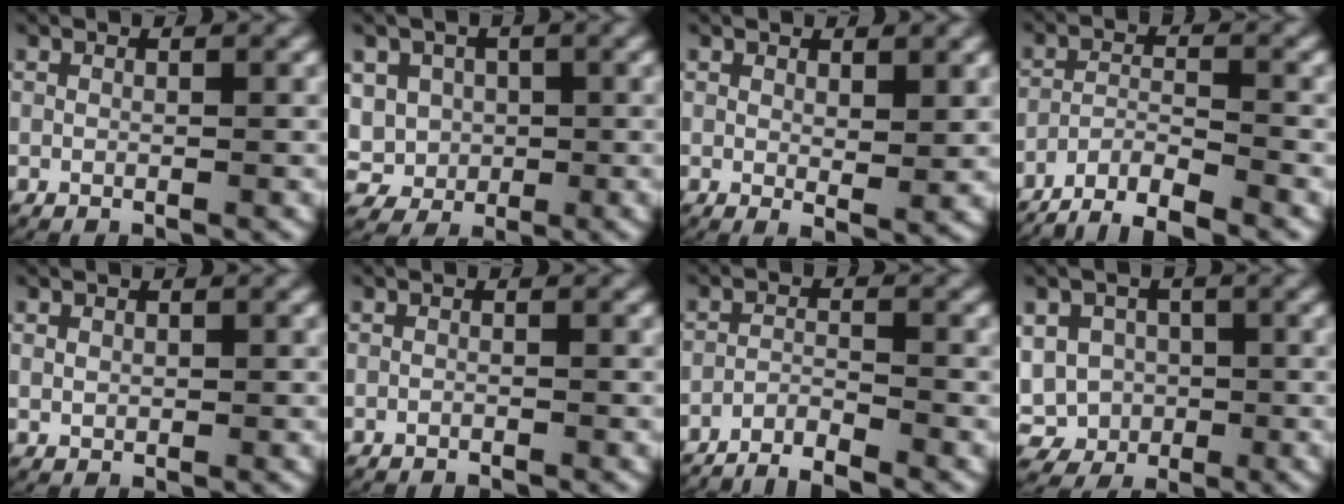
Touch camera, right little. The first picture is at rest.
{"total": 8.5, "force": [-1.1, 8.0, 2.9], "torque": [-0.080, -0.033, -0.013]}
{"total": 1.6, "force": [0.8, 0.4, 1.3], "torque": [-0.020, -0.013, 0.017]}
{"total": 8.6, "force": [-7.6, 3.2, 2.6], "torque": [-0.042, -0.021, -0.124]}
{"total": 0.8, "force": [0.2, 0.7, 0.4], "torque": [-0.013, -0.004, 0.012]}
{"total": 0.7, "force": [-0.7, 0.0, 0.0], "torque": [-0.004, -0.005, -0.010]}
{"total": 6.1, "force": [-5.9, 1.5, 0.8], "torque": [-0.014, -0.022, -0.095]}
{"total": 10.5, "force": [-2.4, 9.7, 3.2], "torque": [-0.081, -0.041, -0.038]}